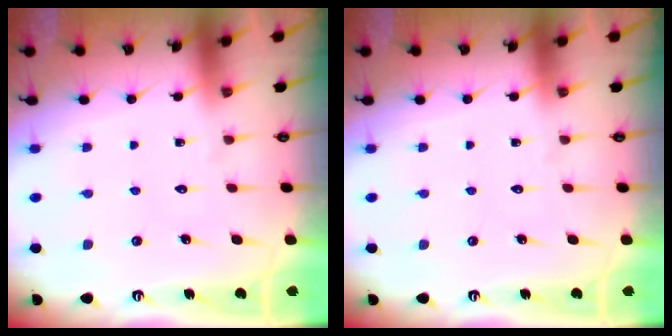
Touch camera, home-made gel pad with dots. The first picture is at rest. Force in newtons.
{"total": 0.0}